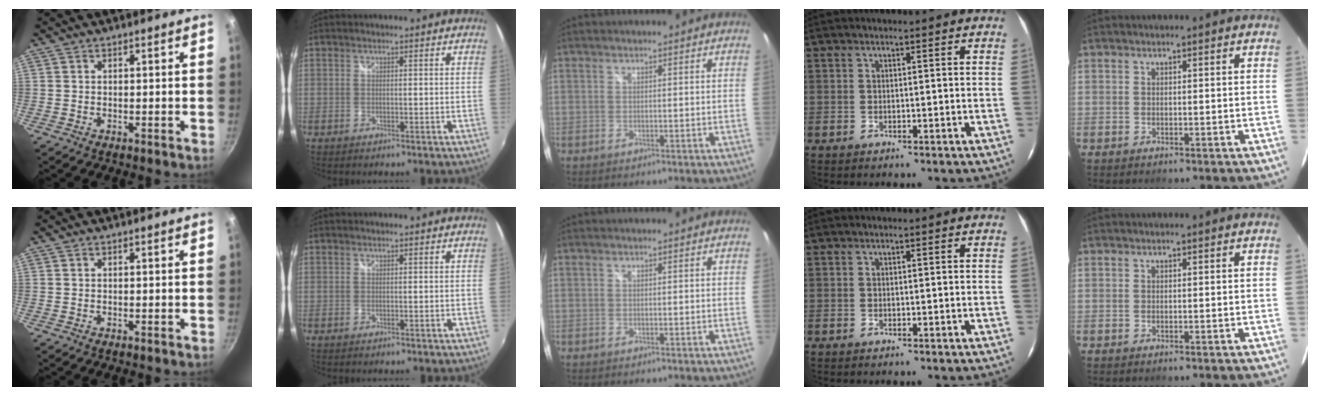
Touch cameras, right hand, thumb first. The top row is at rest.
{}